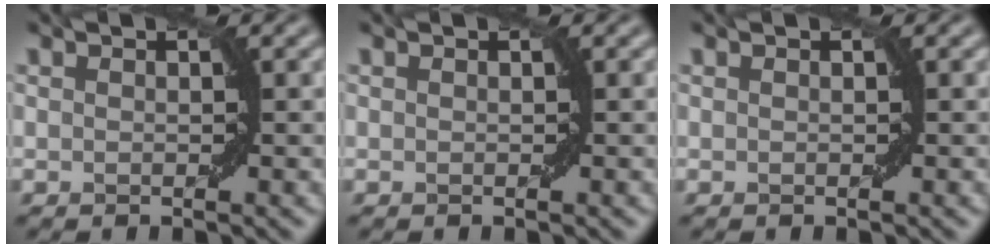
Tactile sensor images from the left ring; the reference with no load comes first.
{"total": 0.0}
{"total": 0.0}